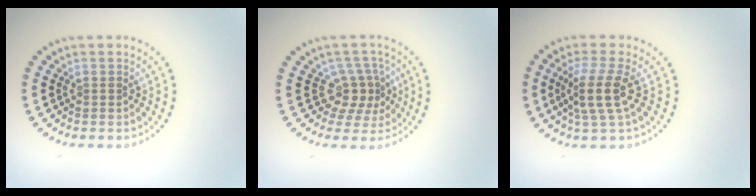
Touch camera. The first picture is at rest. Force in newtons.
{"total": 3.0, "press": 2.2, "slide": 2.1}
{"total": 3.5, "press": 2.7, "slide": 2.2}